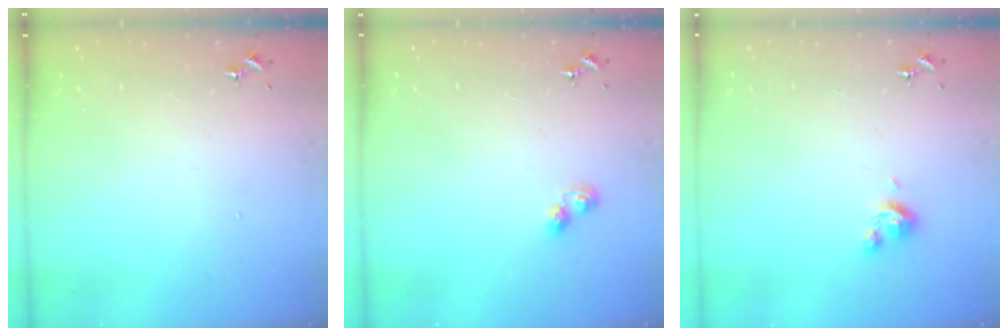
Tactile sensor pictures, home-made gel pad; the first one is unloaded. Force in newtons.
{"total": 3.6, "press": 3.5, "slide": 0.4}
{"total": 4.7, "press": 4.7, "slide": 0.5}